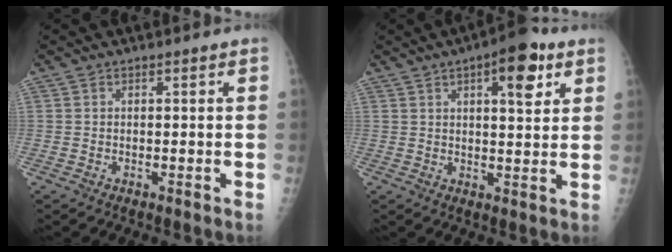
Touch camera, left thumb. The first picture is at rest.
{"total": 9.9, "force": [4.6, 3.6, 8.0], "torque": [-0.091, -0.015, 0.060]}